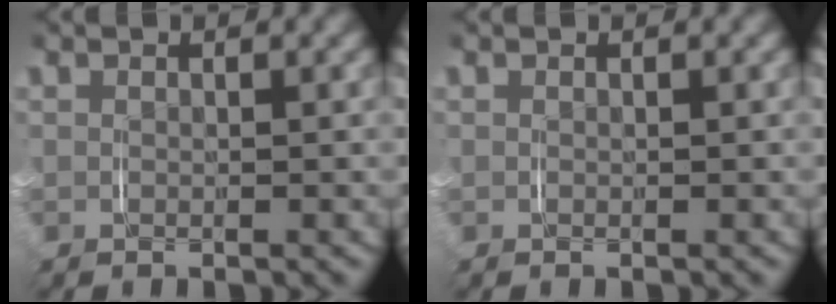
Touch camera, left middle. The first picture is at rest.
{"total": 0.0}